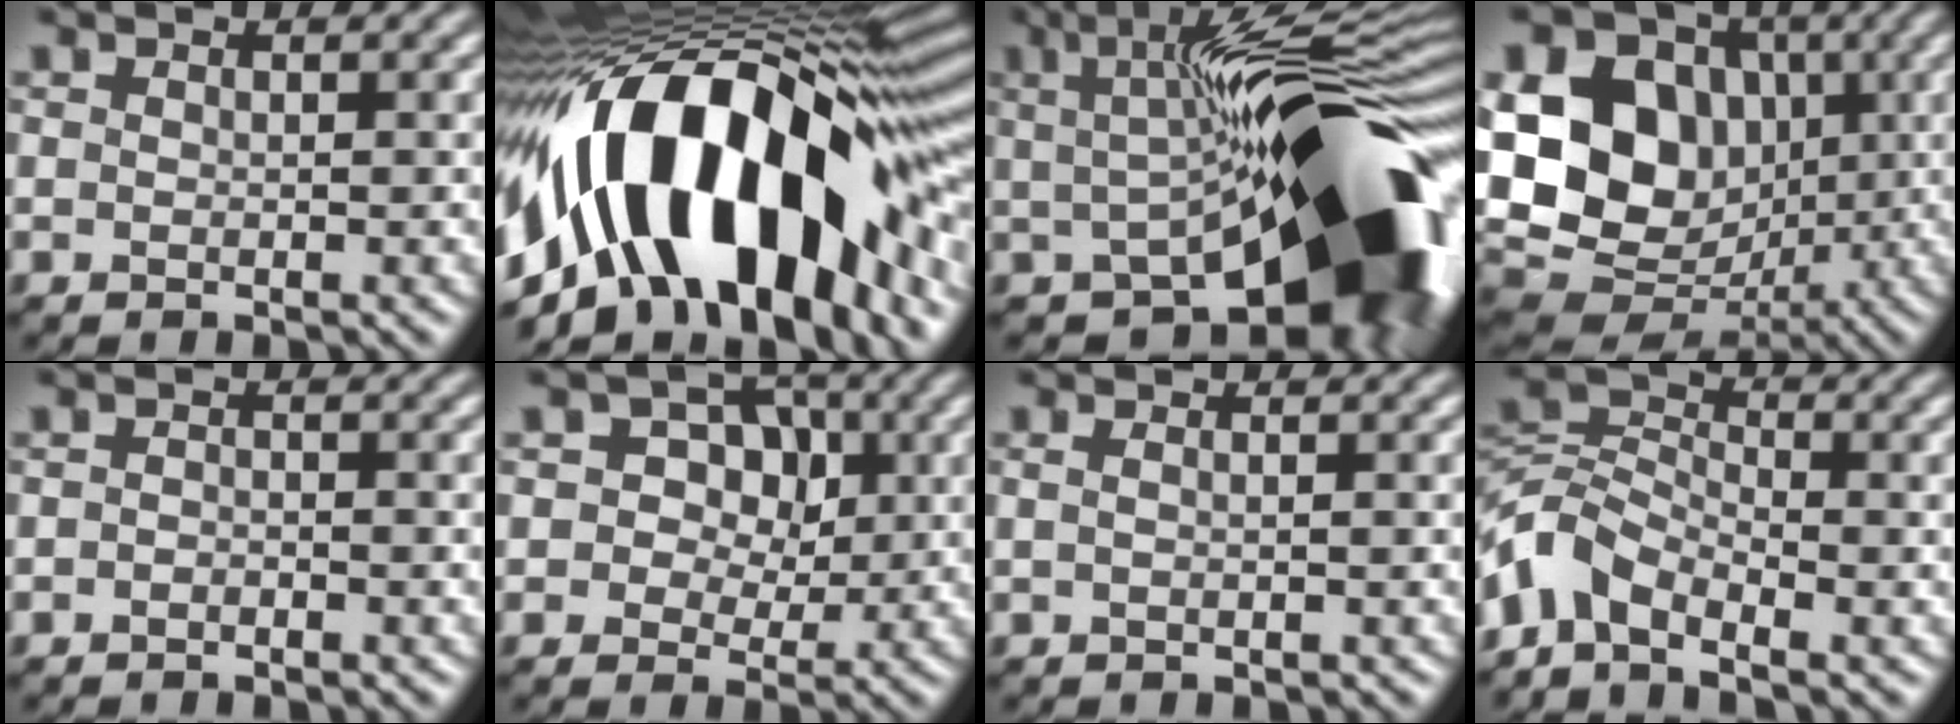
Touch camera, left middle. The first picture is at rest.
{"total": 18.2, "force": [-3.8, 9.6, 15.0], "torque": [-0.227, 0.024, -0.076]}
{"total": 17.8, "force": [-2.7, 7.6, 15.9], "torque": [-0.187, 0.005, -0.033]}
{"total": 16.5, "force": [1.0, 13.9, 8.8], "torque": [-0.194, 0.014, 0.006]}
{"total": 1.0, "force": [-0.8, 0.5, 0.2], "torque": [-0.003, 0.005, -0.016]}
{"total": 6.1, "force": [1.9, 5.1, 2.8], "torque": [-0.023, 0.024, 0.009]}
{"total": 0.8, "force": [0.0, 0.3, 0.8], "torque": [-0.014, -0.003, -0.009]}
{"total": 5.5, "force": [-3.8, 3.1, 2.6], "torque": [-0.052, 0.003, -0.090]}